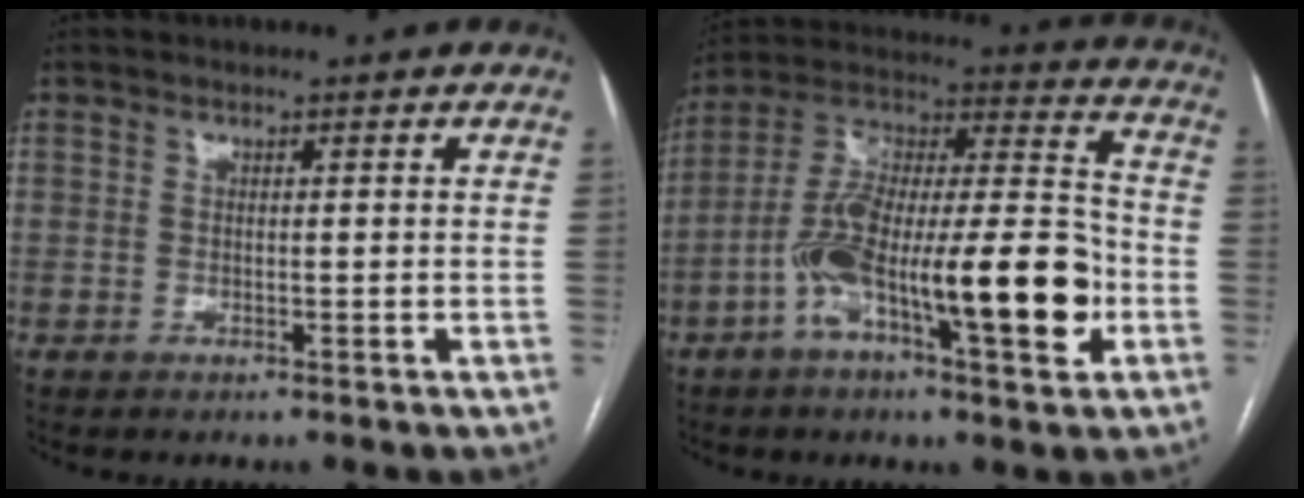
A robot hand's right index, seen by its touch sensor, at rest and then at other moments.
{"total": 21.6, "force": [-6.7, 4.5, 20.0], "torque": [-0.347, 0.014, -0.109]}